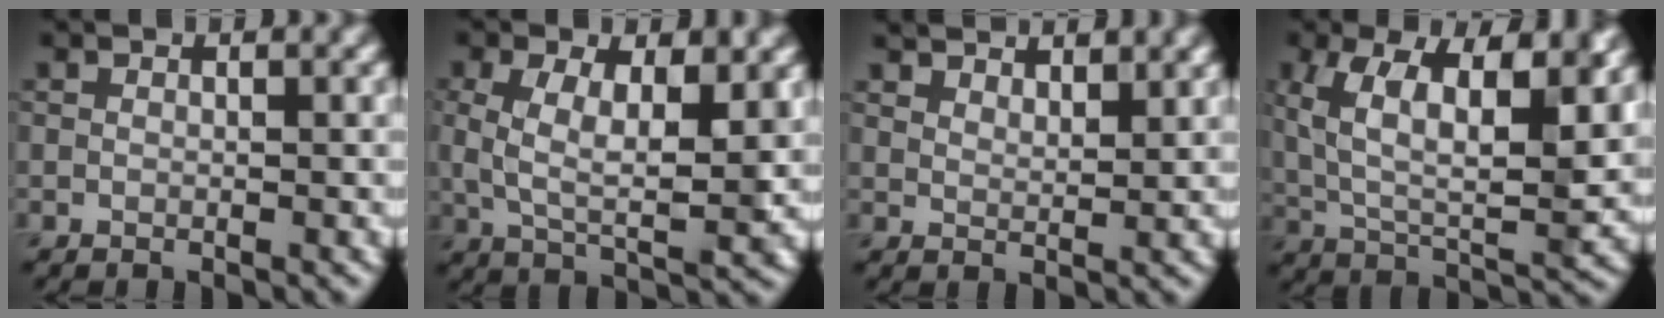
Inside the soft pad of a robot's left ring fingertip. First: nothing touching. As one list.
[{"total": 6.5, "force": [1.1, 3.0, 5.7], "torque": [-0.114, -0.002, 0.020]}, {"total": 4.9, "force": [4.4, 1.4, 1.7], "torque": [-0.033, 0.004, 0.068]}, {"total": 12.7, "force": [4.3, 5.8, 10.5], "torque": [-0.190, 0.000, 0.074]}]